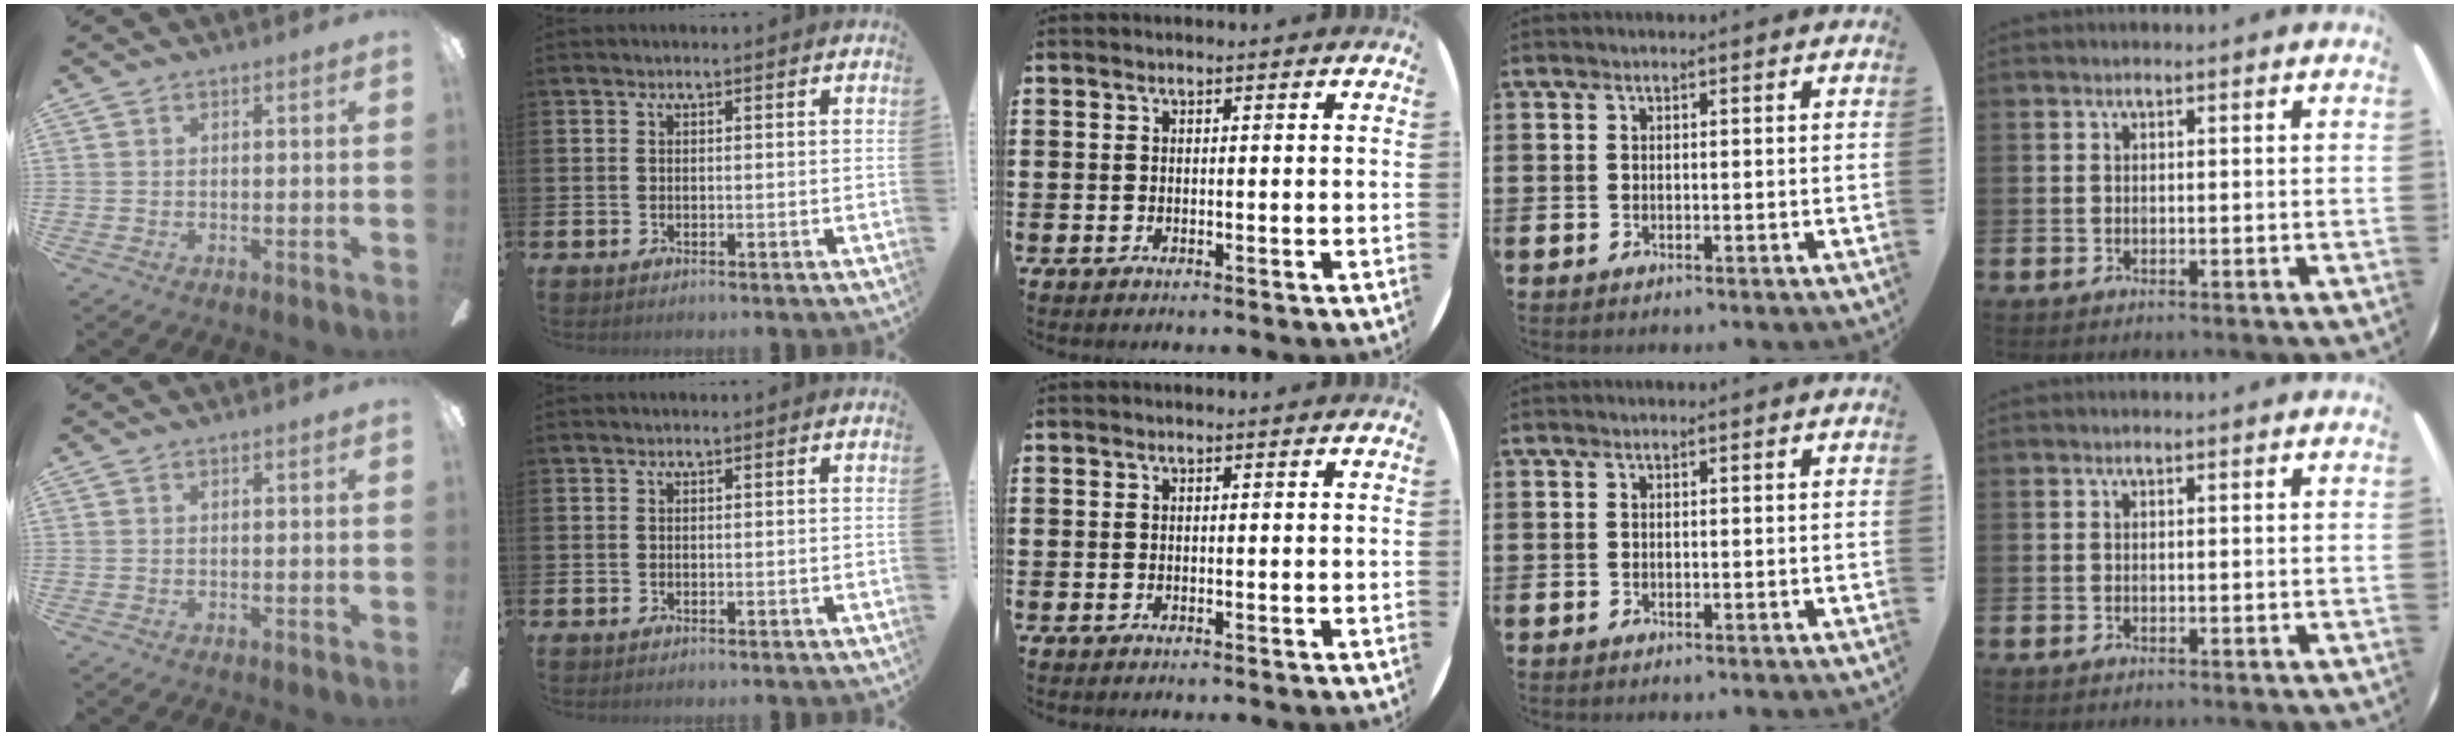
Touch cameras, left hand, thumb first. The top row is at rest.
{}